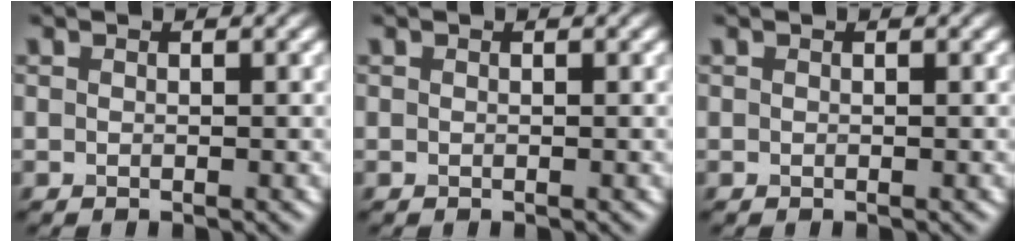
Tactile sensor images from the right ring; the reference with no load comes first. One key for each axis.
{"total": 0.0}
{"total": 0.0}